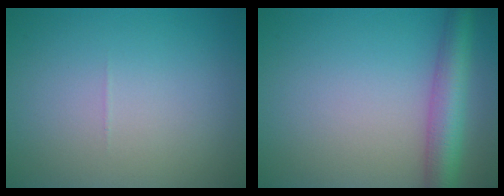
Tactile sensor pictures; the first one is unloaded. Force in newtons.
{"total": 4.9, "press": 4.9, "slide": 0.2}